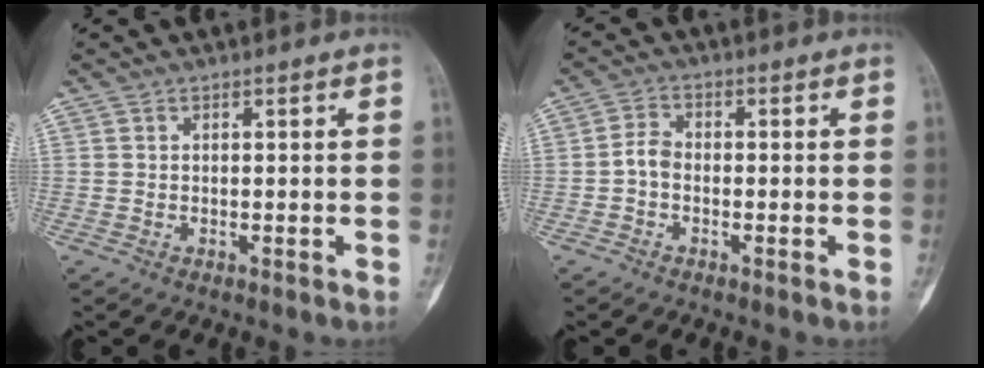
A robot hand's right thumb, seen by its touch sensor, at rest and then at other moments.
{"total": 3.0, "force": [-0.9, 2.0, 2.1], "torque": [-0.035, 0.013, -0.027]}